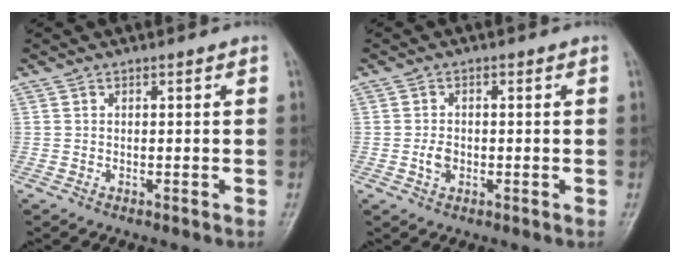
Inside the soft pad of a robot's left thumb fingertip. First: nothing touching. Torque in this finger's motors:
{"motor_torque": [0.45, 0.50, 0.67, 0.11, 0.00]}